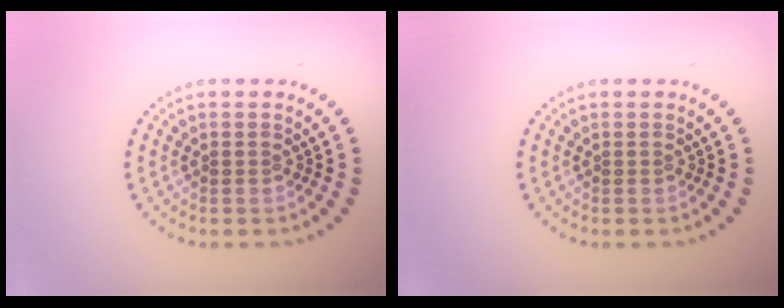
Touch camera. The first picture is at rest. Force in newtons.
{"total": 0.0}